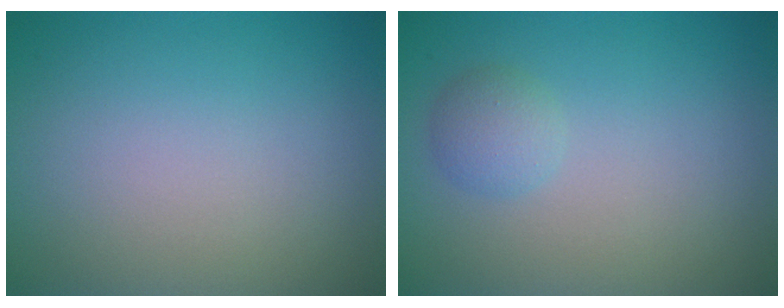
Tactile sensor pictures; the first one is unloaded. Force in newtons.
{"total": 1.7, "press": 1.7, "slide": 0.1}